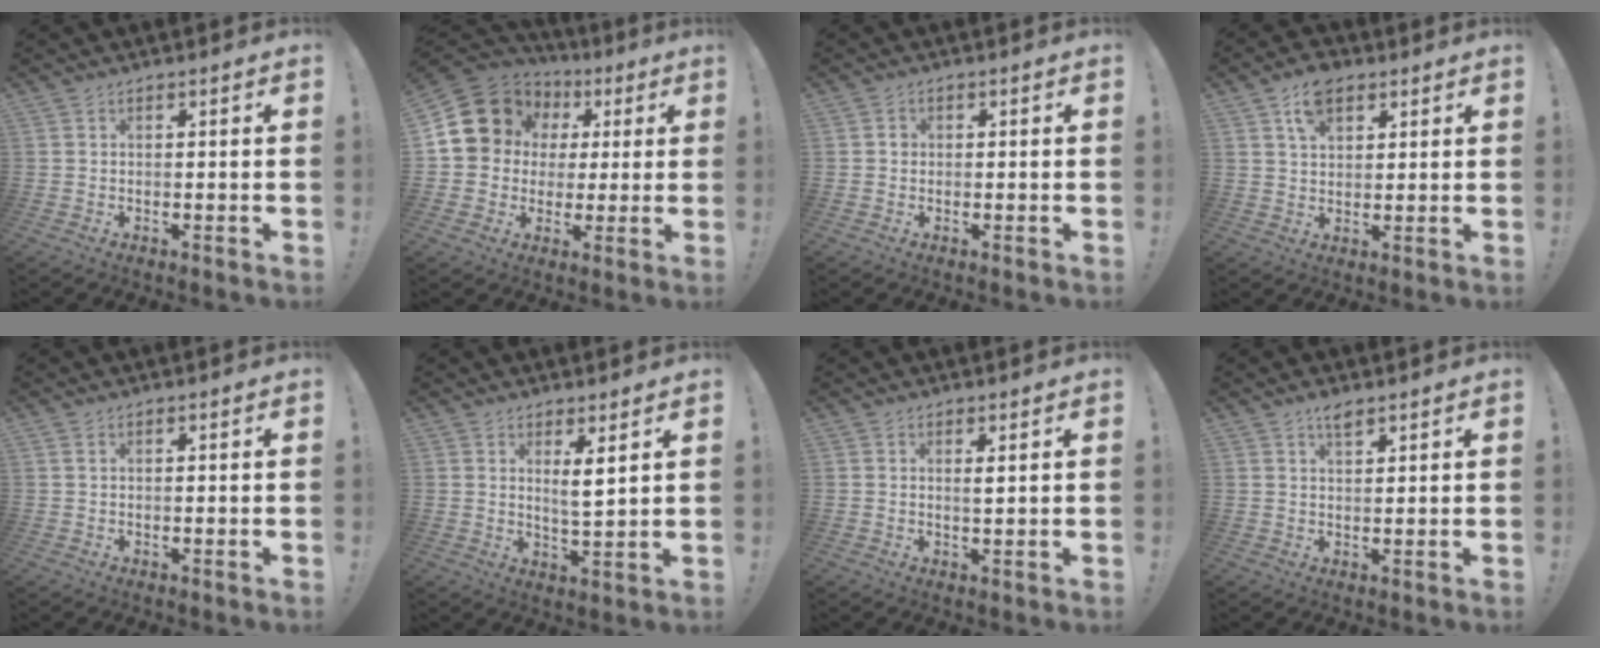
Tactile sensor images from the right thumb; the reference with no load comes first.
{"total": 15.7, "force": [5.1, 13.4, 6.4], "torque": [-0.099, -0.018, 0.113]}
{"total": 1.3, "force": [-0.2, 1.2, 0.5], "torque": [-0.002, 0.001, -0.005]}
{"total": 7.8, "force": [4.4, 4.9, 4.2], "torque": [-0.071, -0.006, 0.082]}
{"total": 0.8, "force": [0.4, 0.3, 0.7], "torque": [-0.008, -0.001, 0.006]}
{"total": 4.8, "force": [2.6, 0.5, 4.0], "torque": [-0.057, -0.021, 0.038]}
{"total": 1.4, "force": [0.6, 0.0, 1.3], "torque": [-0.013, -0.008, 0.007]}
{"total": 3.0, "force": [2.2, 1.0, 1.8], "torque": [-0.022, -0.010, 0.036]}